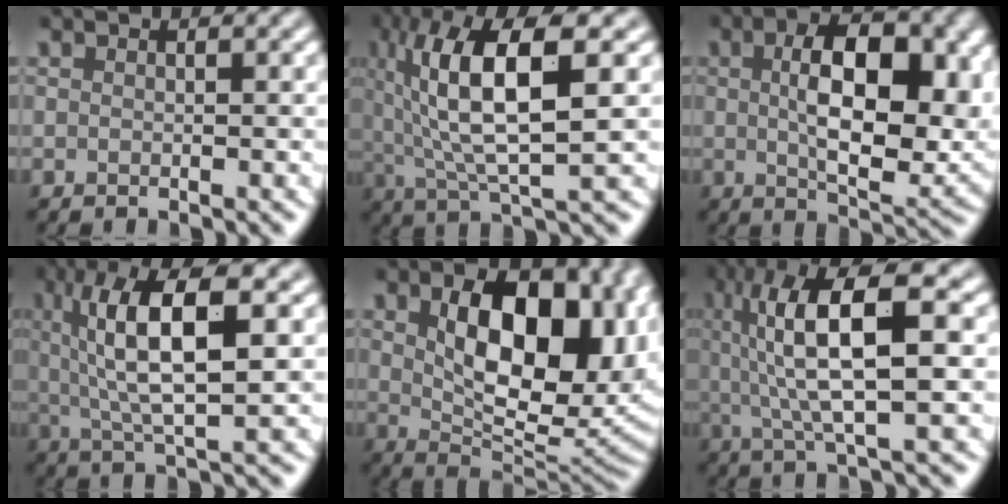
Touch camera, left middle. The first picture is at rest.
{"total": 10.1, "force": [2.3, 2.6, 9.4], "torque": [-0.165, 0.005, 0.045]}
{"total": 11.0, "force": [1.3, 5.4, 9.5], "torque": [-0.137, 0.000, 0.024]}
{"total": 9.0, "force": [2.1, 2.4, 8.4], "torque": [-0.144, 0.005, 0.036]}
{"total": 13.6, "force": [2.6, 7.9, 10.7], "torque": [-0.150, -0.014, 0.059]}
{"total": 10.4, "force": [1.8, 2.7, 9.9], "torque": [-0.172, 0.015, 0.033]}